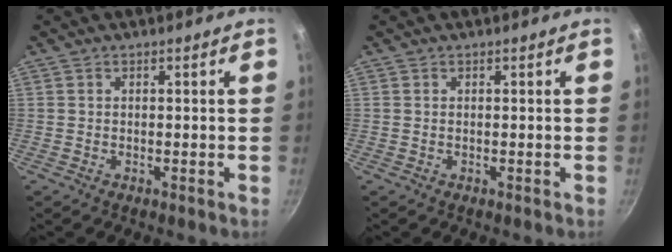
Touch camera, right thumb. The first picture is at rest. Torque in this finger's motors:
{"motor_torque": [0.16, 0.57, 0.35, -0.18, -0.01]}